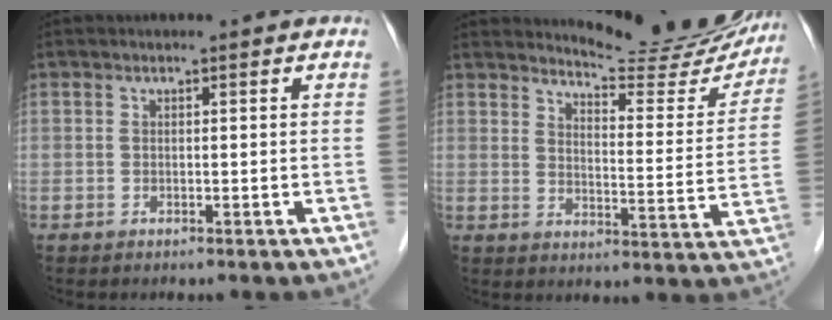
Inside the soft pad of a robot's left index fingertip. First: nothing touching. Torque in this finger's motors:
{"motor_torque": [0.87, -0.98, 0.31, 0.05]}